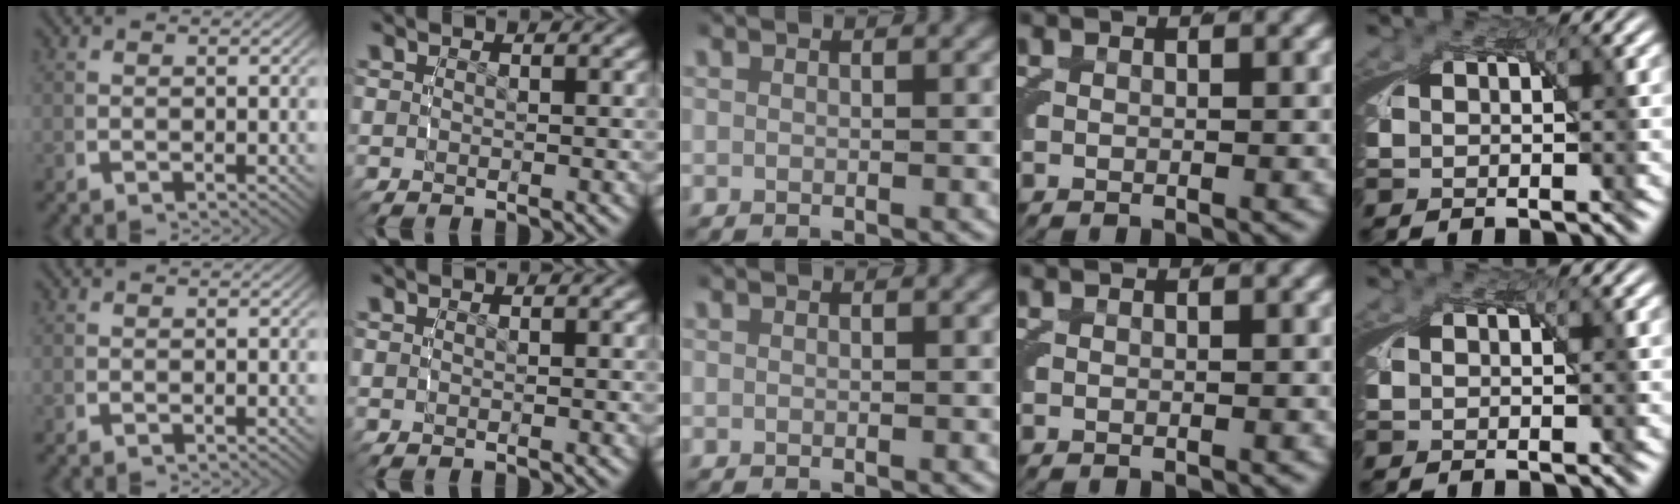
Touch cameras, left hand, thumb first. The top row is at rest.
{}